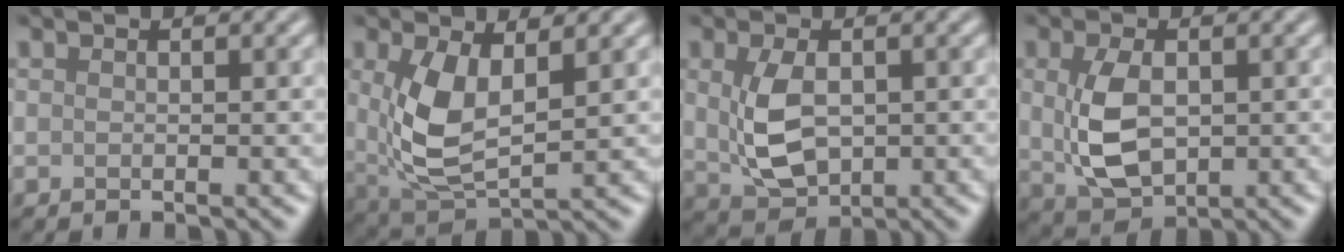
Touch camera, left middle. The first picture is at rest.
{"total": 6.2, "force": [1.2, 3.0, 5.3], "torque": [-0.122, -0.009, 0.030]}
{"total": 4.9, "force": [0.2, 3.1, 3.8], "torque": [-0.090, -0.005, 0.016]}
{"total": 5.6, "force": [0.2, 3.5, 4.4], "torque": [-0.104, -0.007, 0.015]}